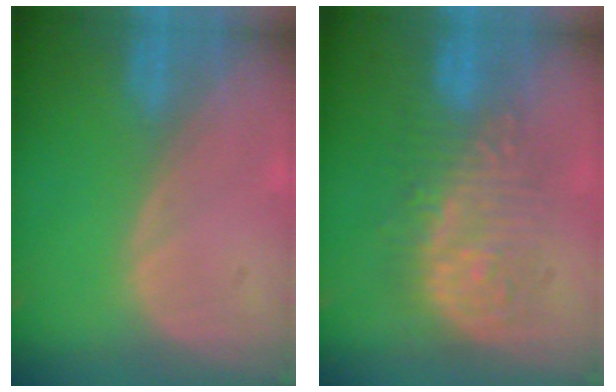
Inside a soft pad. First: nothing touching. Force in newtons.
{"total": 9.1, "press": 9.0, "slide": 1.6}